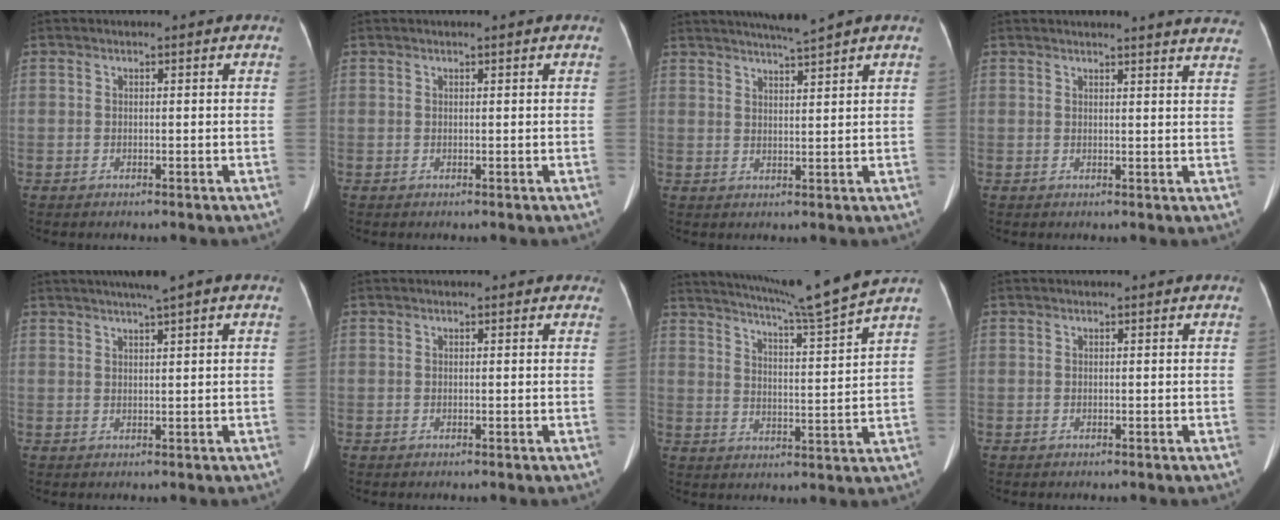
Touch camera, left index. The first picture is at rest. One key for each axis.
{"total": 0.5, "fx": 0.4, "fy": -0.1, "fz": 0.3, "tx": -0.006, "ty": 0.003, "tz": 0.010}
{"total": 4.9, "fx": 4.3, "fy": -1.2, "fz": 2.1, "tx": -0.035, "ty": 0.001, "tz": 0.074}
{"total": 14.5, "fx": 14.0, "fy": 0.5, "fz": 3.7, "tx": -0.035, "ty": -0.045, "tz": 0.139}
{"total": 5.2, "fx": 3.5, "fy": -0.4, "fz": 3.9, "tx": -0.062, "ty": 0.023, "tz": 0.056}
{"total": 1.0, "fx": 0.7, "fy": 0.7, "fz": 0.1, "tx": 0.001, "ty": 0.001, "tz": -0.004}
{"total": 13.5, "fx": 12.1, "fy": -2.9, "fz": 5.4, "tx": -0.096, "ty": -0.035, "tz": 0.178}
{"total": 0.0}